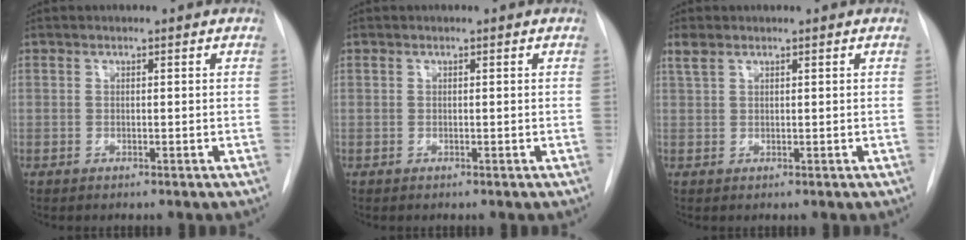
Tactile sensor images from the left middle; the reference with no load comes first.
{"total": 0.0}
{"total": 1.8, "force": [1.3, 0.8, 1.0], "torque": [-0.030, 0.016, 0.032]}